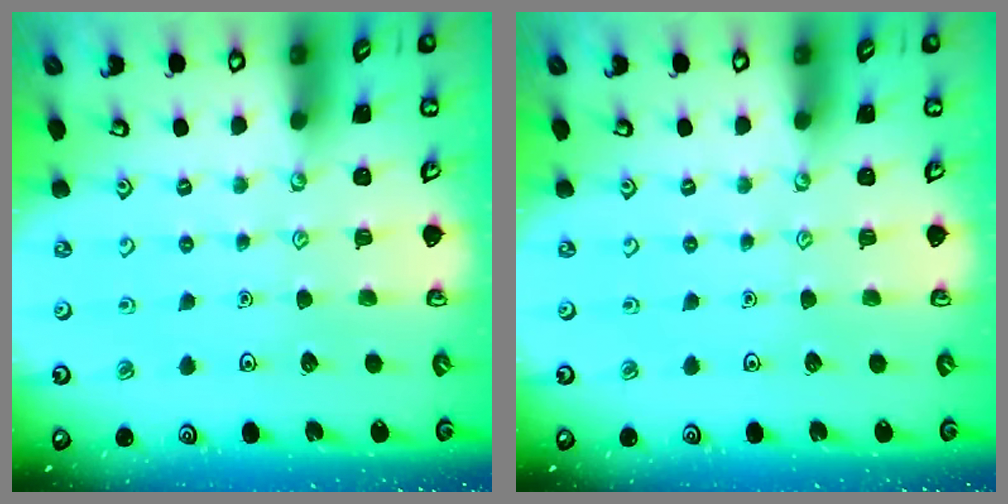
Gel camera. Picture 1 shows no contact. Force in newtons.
{"total": 0.0}